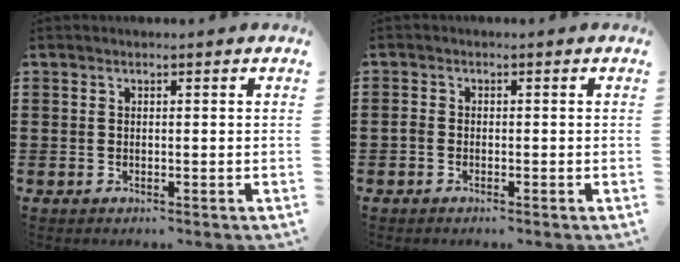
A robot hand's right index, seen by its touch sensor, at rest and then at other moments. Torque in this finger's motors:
{"motor_torque": [0.54, -0.08, 0.00, 0.02]}